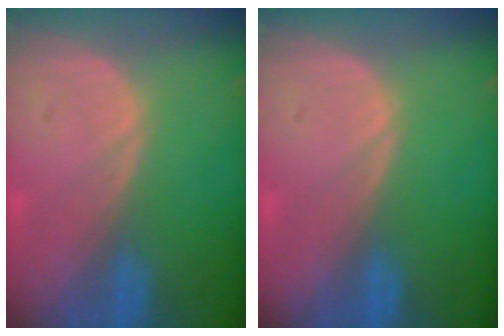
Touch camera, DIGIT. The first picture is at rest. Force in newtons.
{"total": 0.0}